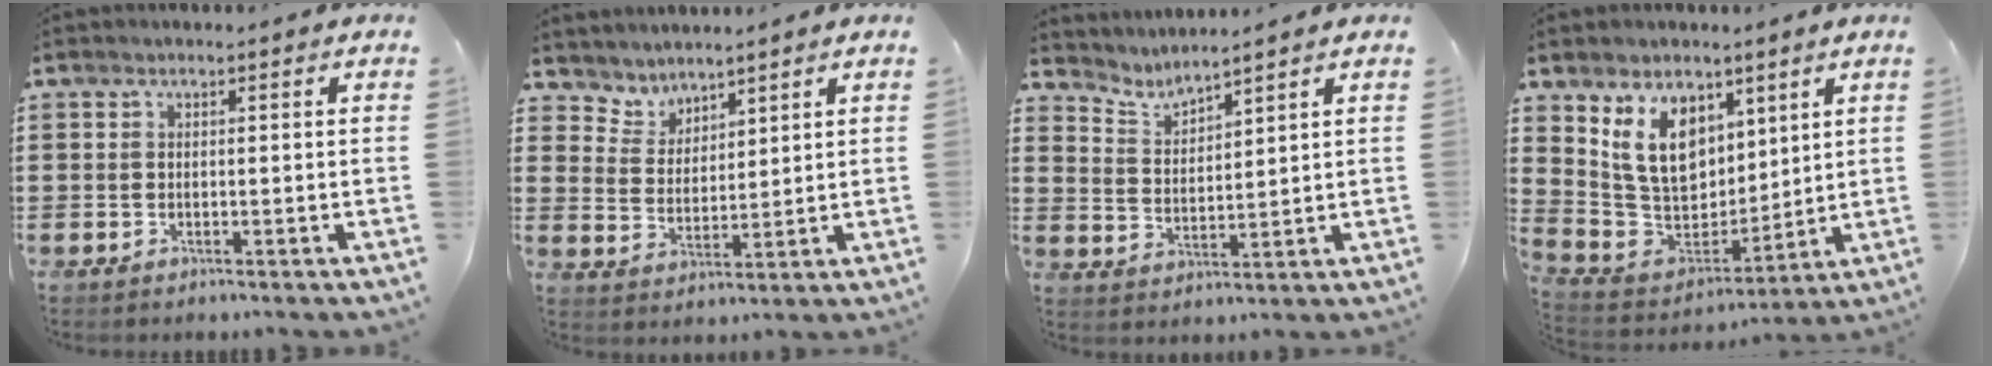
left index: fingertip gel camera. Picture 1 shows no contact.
{"total": 4.2, "force": [3.7, 1.7, -0.5], "torque": [-0.013, -0.013, 0.069]}
{"total": 3.4, "force": [3.4, 0.0, 0.2], "torque": [-0.020, -0.016, 0.059]}
{"total": 11.2, "force": [5.5, 8.2, 5.4], "torque": [-0.144, -0.012, 0.111]}